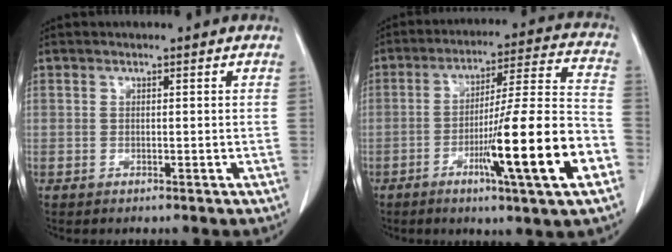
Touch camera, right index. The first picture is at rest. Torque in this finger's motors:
{"motor_torque": [2.09, -0.05, 1.05, 0.21]}